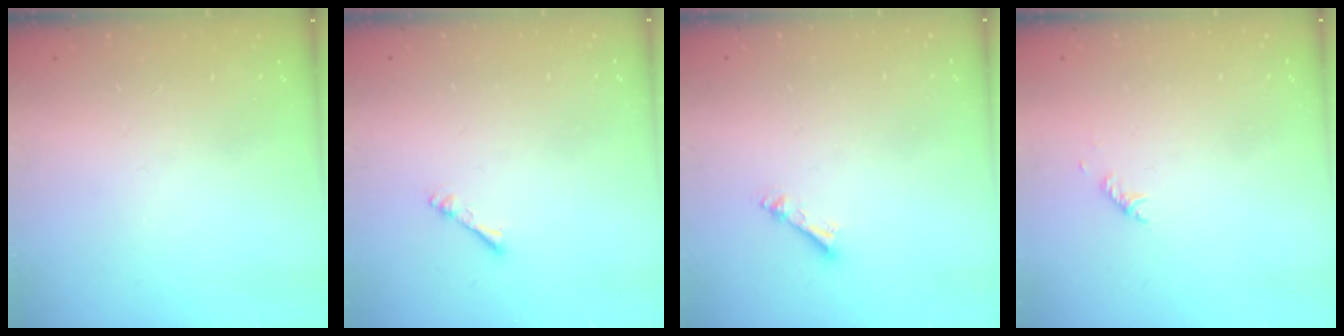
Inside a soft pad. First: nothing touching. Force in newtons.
{"total": 1.1, "press": 1.1, "slide": 0.2}
{"total": 2.4, "press": 2.4, "slide": 0.4}
{"total": 2.8, "press": 2.7, "slide": 0.6}